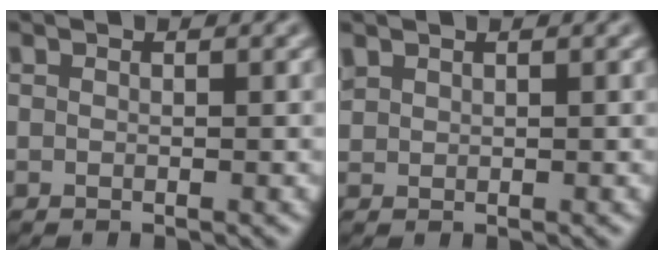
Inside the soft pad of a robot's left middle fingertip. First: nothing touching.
{"total": 0.9, "force": [0.7, 0.5, 0.2], "torque": [-0.008, 0.000, 0.019]}